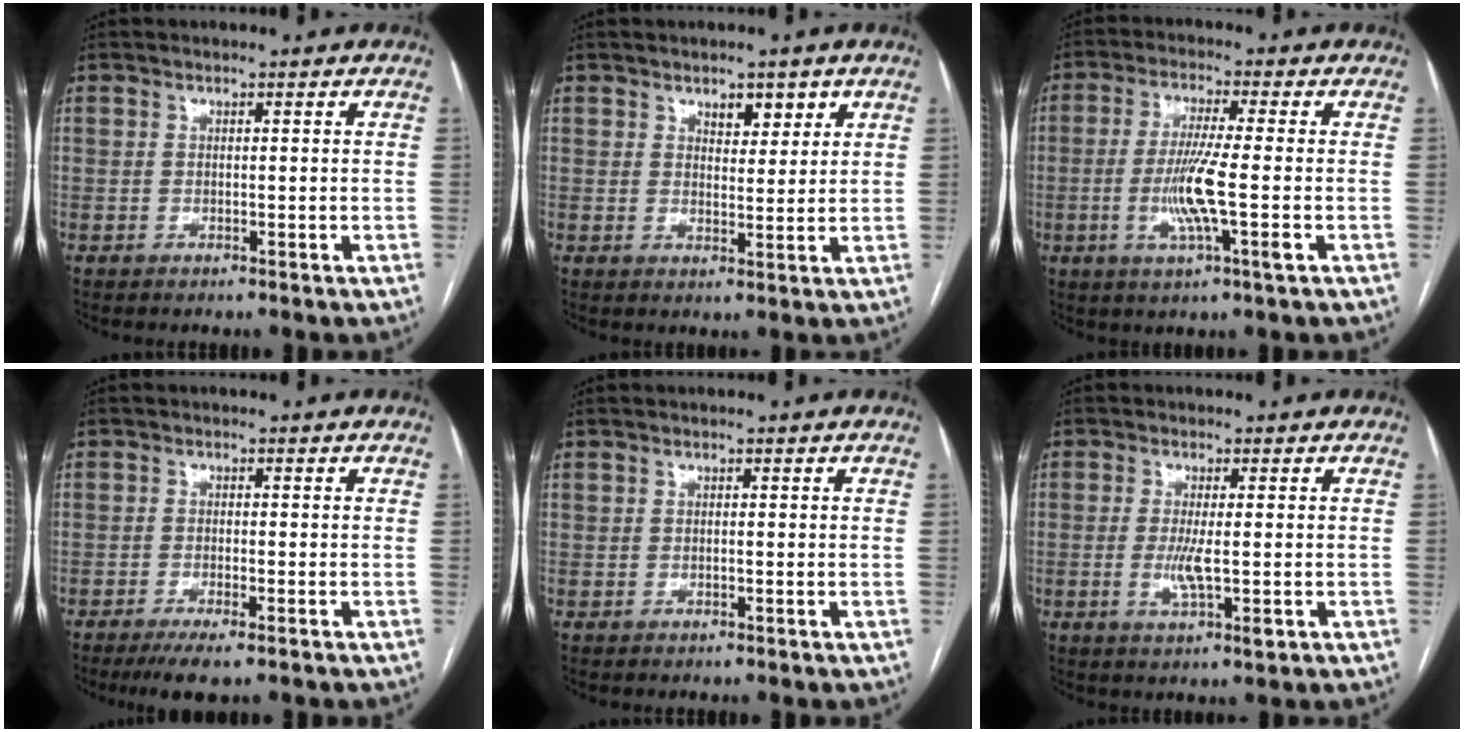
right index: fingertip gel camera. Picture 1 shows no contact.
{"total": 3.7, "force": [2.3, 1.9, 2.2], "torque": [-0.030, 0.001, 0.036]}
{"total": 8.6, "force": [-1.7, -0.2, 8.4], "torque": [-0.168, -0.010, -0.034]}
{"total": 4.5, "force": [-3.0, 0.7, 3.3], "torque": [-0.054, -0.010, -0.047]}
{"total": 0.0}
{"total": 4.8, "force": [-0.8, 0.7, 4.7], "torque": [-0.096, -0.012, -0.012]}